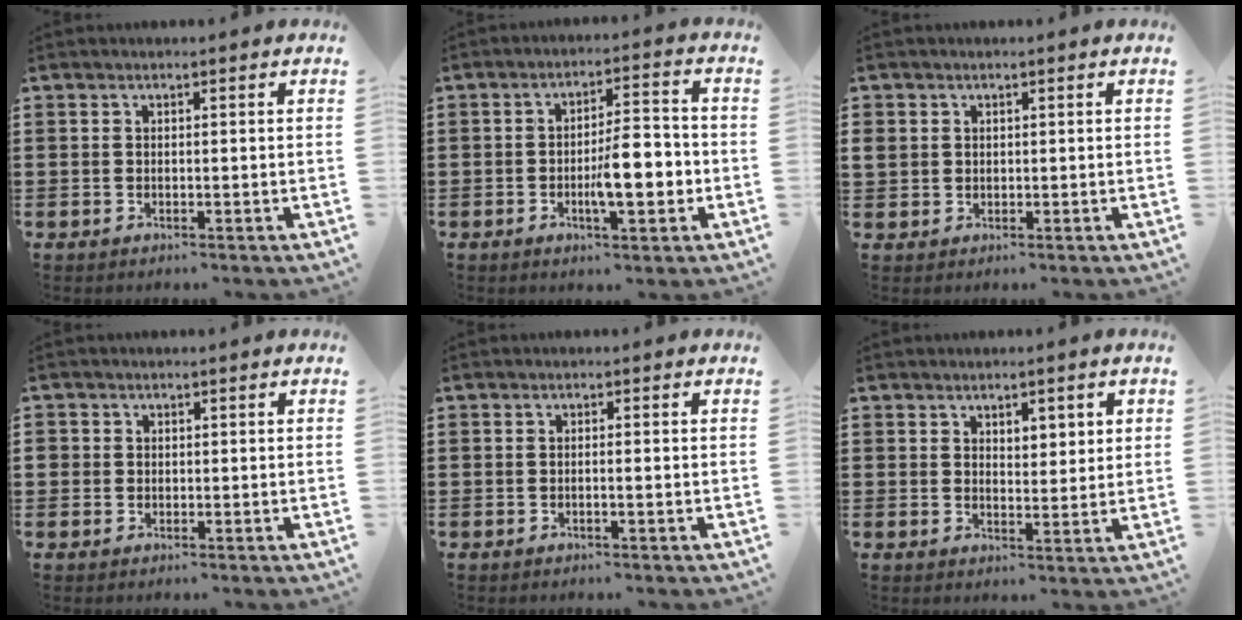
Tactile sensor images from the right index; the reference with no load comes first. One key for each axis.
{"total": 7.7, "fx": -1.8, "fy": 2.5, "fz": 7.1, "tx": -0.108, "ty": -0.002, "tz": -0.033}
{"total": 1.6, "fx": 0.5, "fy": 1.5, "fz": 0.2, "tx": -0.011, "ty": 0.007, "tz": 0.008}
{"total": 1.0, "fx": 0.0, "fy": 1.0, "fz": 0.1, "tx": -0.005, "ty": 0.005, "tz": 0.000}
{"total": 0.8, "fx": -0.5, "fy": -0.2, "fz": 0.6, "tx": -0.010, "ty": -0.003, "tz": -0.009}
{"total": 2.4, "fx": 1.8, "fy": 1.3, "fz": 0.8, "tx": -0.013, "ty": 0.005, "tz": 0.031}